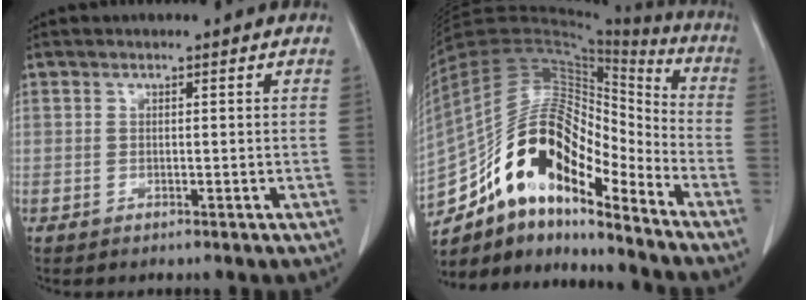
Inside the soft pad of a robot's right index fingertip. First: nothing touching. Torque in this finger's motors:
{"motor_torque": [1.43, -0.71, 1.05, 0.21]}